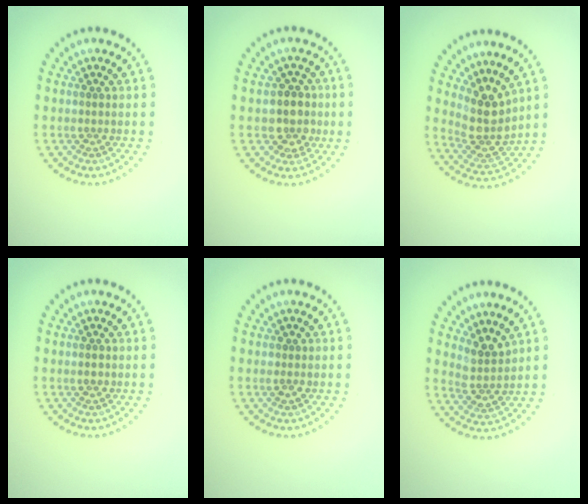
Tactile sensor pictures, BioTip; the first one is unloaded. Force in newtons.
{"total": 3.0, "press": 2.7, "slide": 1.3}
{"total": 4.0, "press": 3.1, "slide": 2.4}
{"total": 1.1, "press": 1.1, "slide": 0.1}
{"total": 0.9, "press": 0.9, "slide": 0.2}
{"total": 2.6, "press": 1.9, "slide": 1.7}